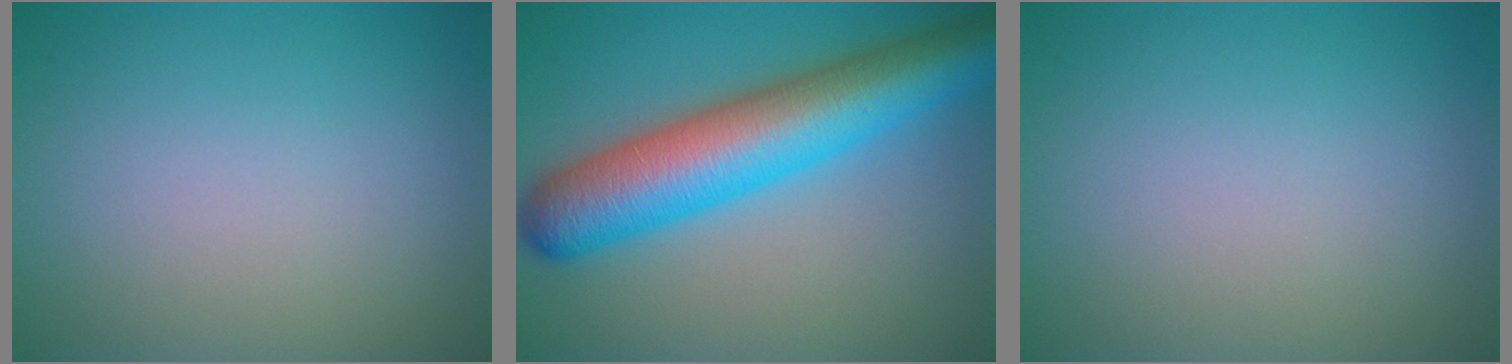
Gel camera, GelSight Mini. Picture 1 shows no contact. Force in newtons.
{"total": 10.3, "press": 10.2, "slide": 0.3}
{"total": 0.0}